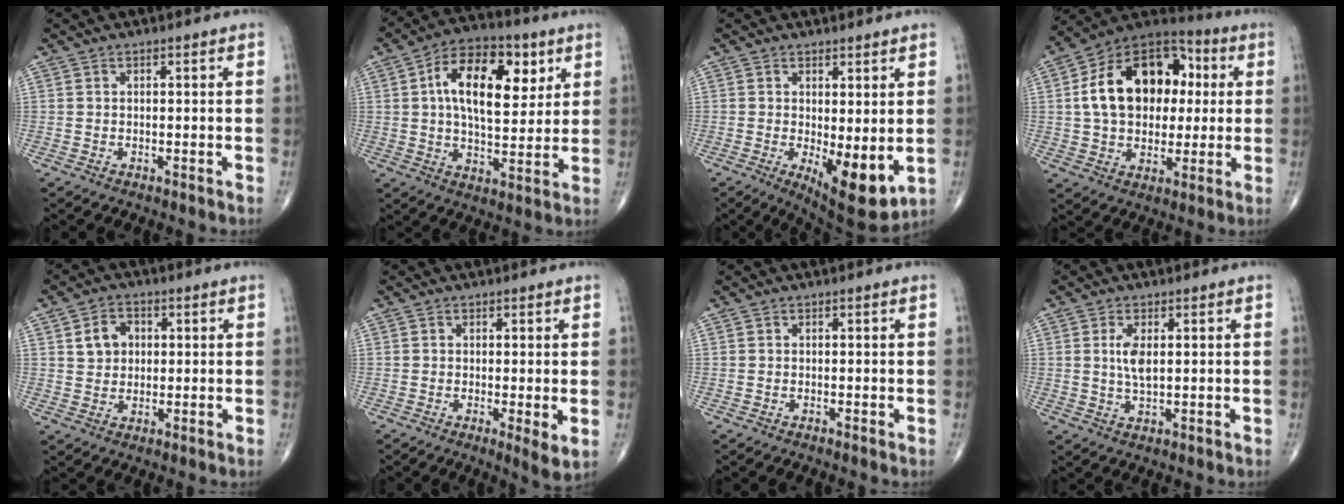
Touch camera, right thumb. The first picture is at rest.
{"total": 16.6, "force": [5.0, 8.8, 13.2], "torque": [-0.185, -0.004, 0.078]}
{"total": 9.7, "force": [-1.2, 3.6, 9.0], "torque": [-0.125, -0.028, -0.006]}
{"total": 20.6, "force": [3.0, 14.1, 14.7], "torque": [-0.210, 0.023, 0.047]}
{"total": 5.5, "force": [1.4, 4.4, 3.0], "torque": [-0.033, 0.000, 0.022]}
{"total": 3.6, "force": [-0.3, 0.7, 3.5], "torque": [-0.061, -0.015, -0.010]}
{"total": 0.0}
{"total": 4.1, "force": [0.8, 1.6, 3.7], "torque": [-0.077, -0.007, 0.018]}